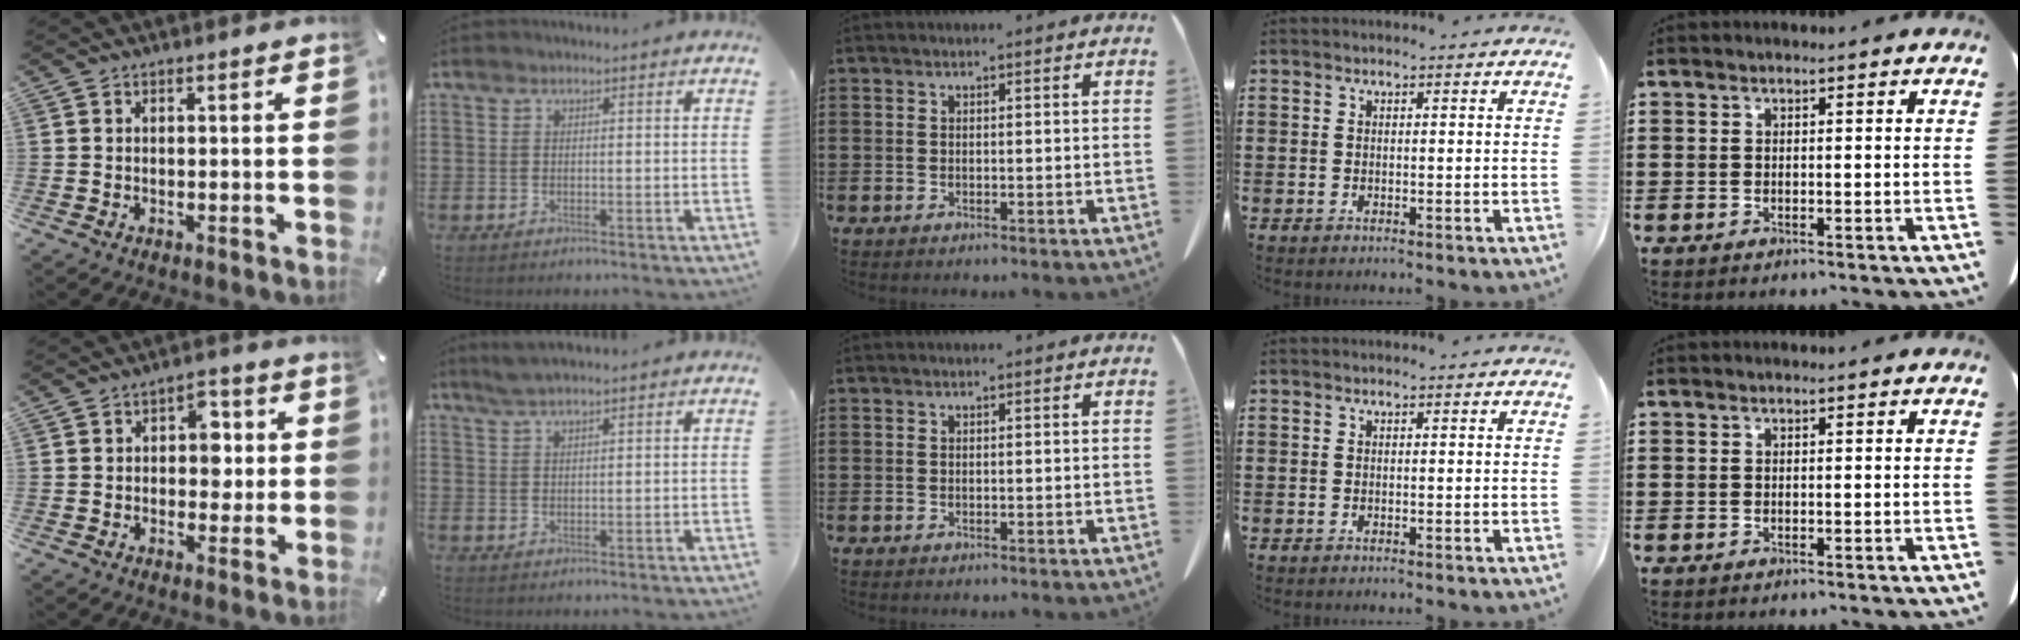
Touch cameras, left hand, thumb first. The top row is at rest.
{"thumb": {"total": 6.6, "force": [0.2, 5.0, 4.3], "torque": [-0.048, 0.002, -0.005]}, "index": {"total": 2.3, "force": [1.9, 0.1, 1.3], "torque": [-0.027, 0.002, 0.036]}}